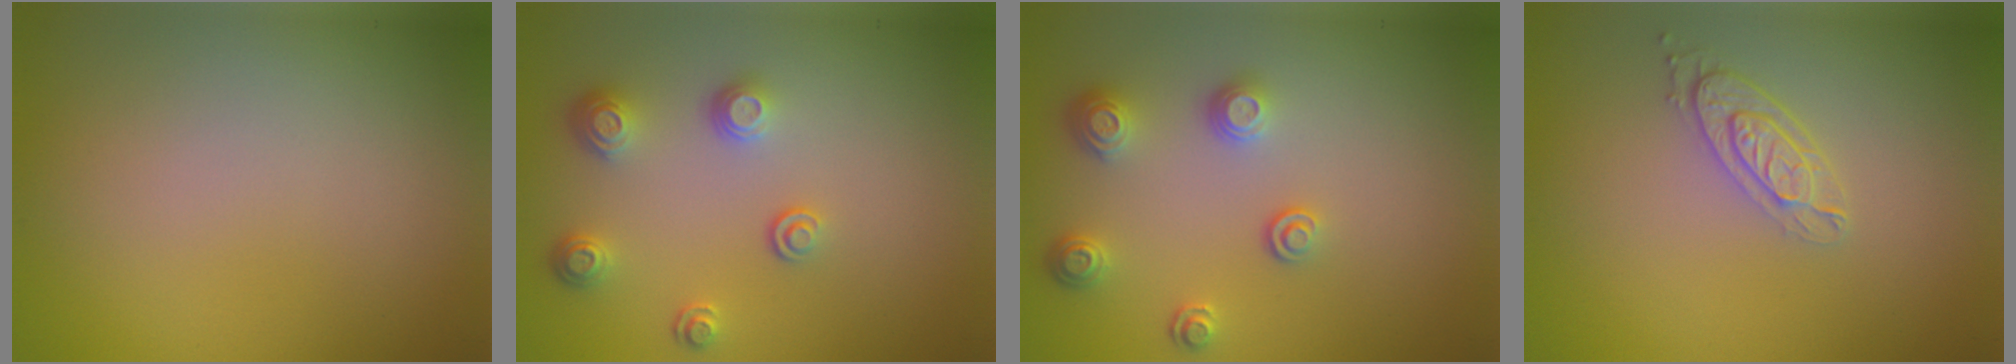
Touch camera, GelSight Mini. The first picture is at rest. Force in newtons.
{"total": 3.2, "press": 2.5, "slide": 1.9}
{"total": 3.0, "press": 2.6, "slide": 1.6}
{"total": 2.8, "press": 2.2, "slide": 1.7}